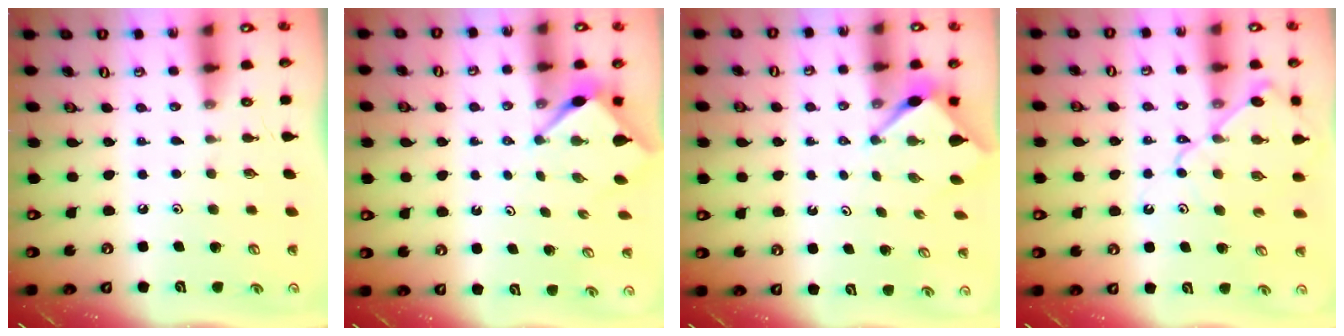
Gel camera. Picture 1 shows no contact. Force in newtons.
{"total": 2.9, "press": 2.9, "slide": 0.3}
{"total": 2.8, "press": 2.8, "slide": 0.3}
{"total": 10.9, "press": 10.9, "slide": 1.2}